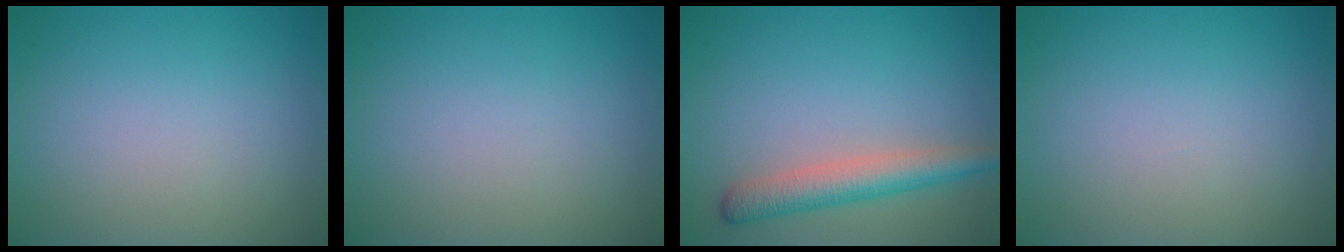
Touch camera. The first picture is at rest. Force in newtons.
{"total": 0.0}
{"total": 3.8, "press": 3.8, "slide": 0.2}
{"total": 0.0}